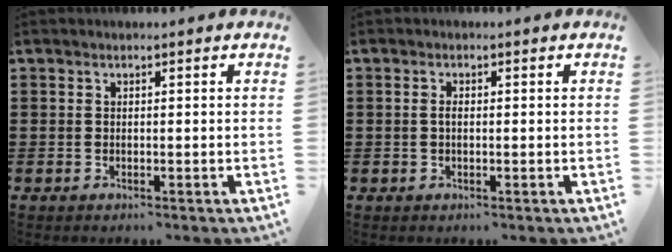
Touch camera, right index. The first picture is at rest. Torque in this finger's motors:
{"motor_torque": [0.31, 0.28, 0.17, 0.04]}